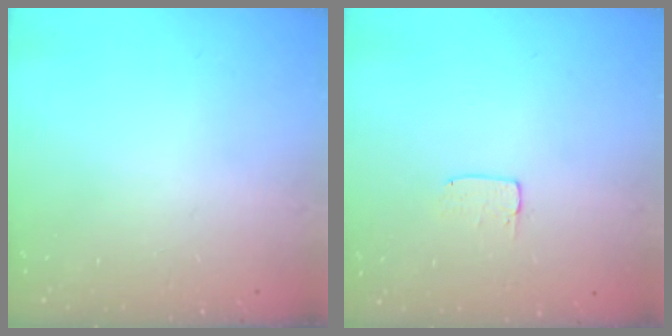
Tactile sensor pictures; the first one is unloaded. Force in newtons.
{"total": 3.7, "press": 3.6, "slide": 0.2}